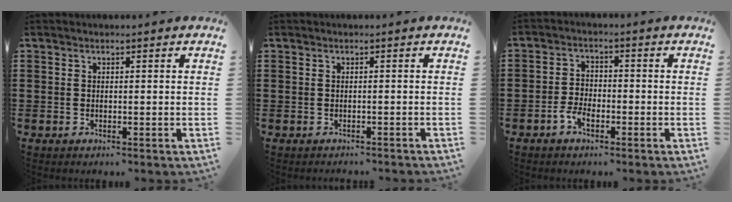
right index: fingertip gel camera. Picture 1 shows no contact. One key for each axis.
{"total": 0.7, "fx": -0.7, "fy": 0.0, "fz": -0.2, "tx": 0.003, "ty": -0.001, "tz": -0.014}
{"total": 3.1, "fx": -1.9, "fy": 1.7, "fz": 1.7, "tx": -0.046, "ty": 0.000, "tz": -0.041}